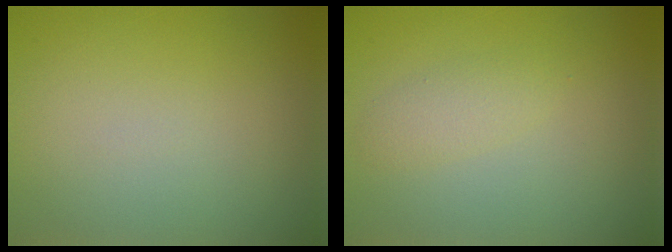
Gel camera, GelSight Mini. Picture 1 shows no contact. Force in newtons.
{"total": 1.5, "press": 1.5, "slide": 0.1}